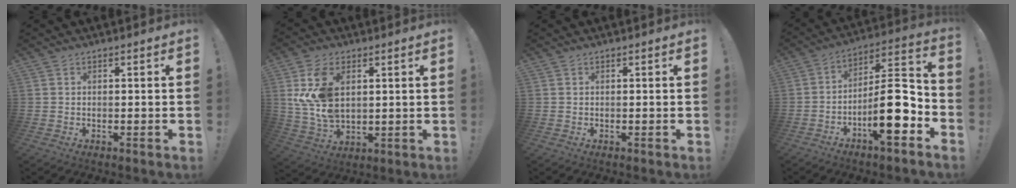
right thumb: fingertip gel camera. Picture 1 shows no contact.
{"total": 13.8, "force": [3.7, 9.0, 9.7], "torque": [-0.190, -0.011, 0.070]}
{"total": 0.0}
{"total": 16.2, "force": [-5.5, 4.9, 14.4], "torque": [-0.229, 0.033, -0.086]}